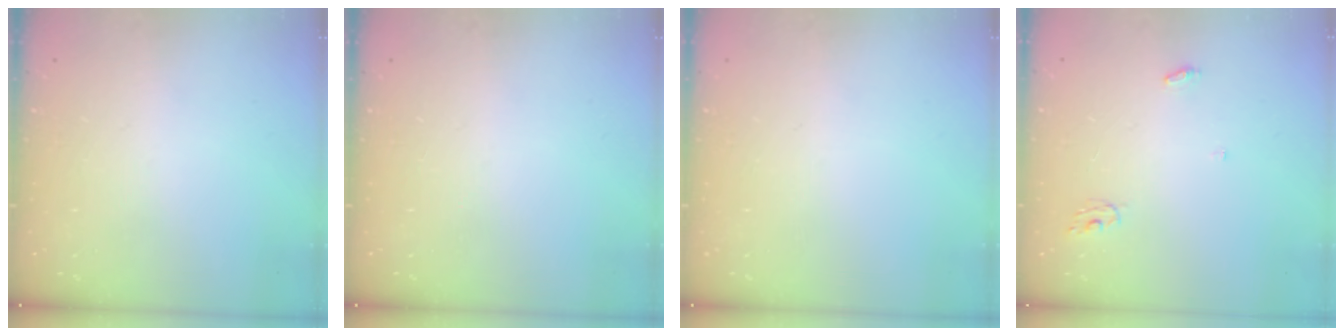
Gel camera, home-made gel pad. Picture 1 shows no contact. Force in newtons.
{"total": 0.0}
{"total": 0.0}
{"total": 3.7, "press": 3.7, "slide": 0.2}